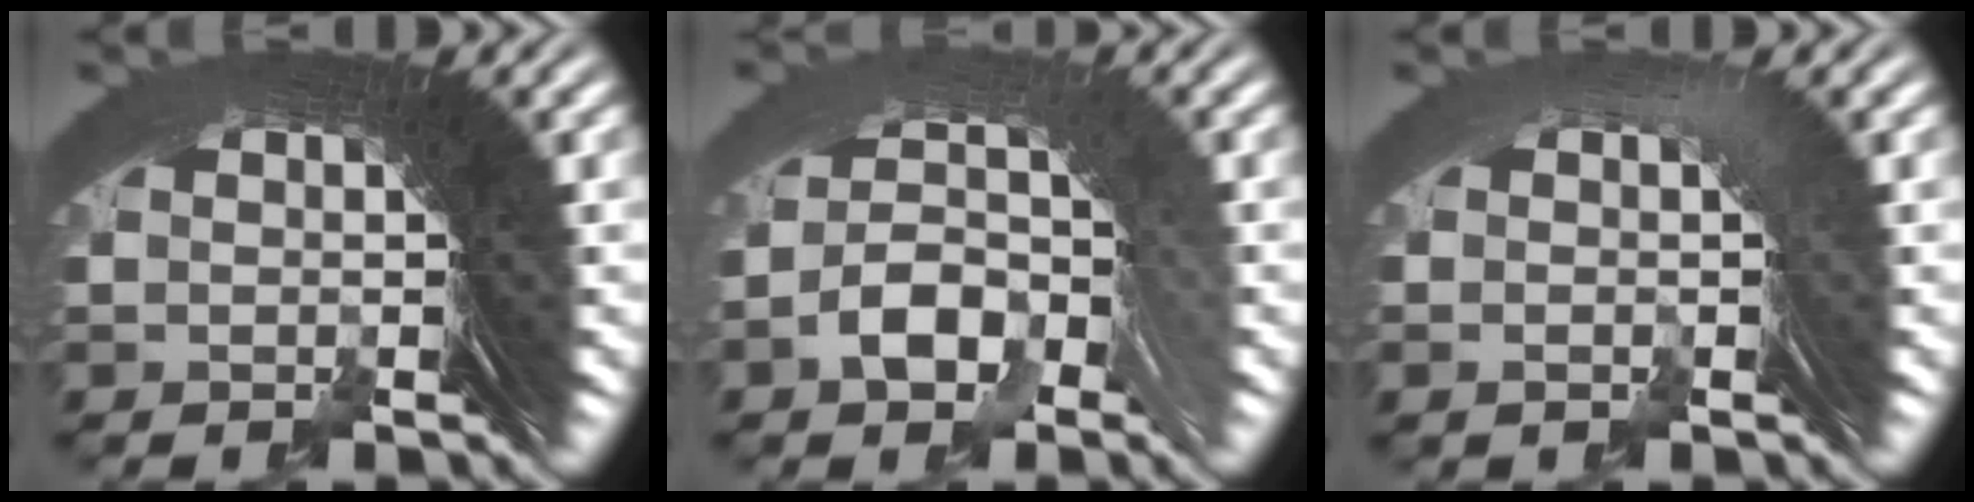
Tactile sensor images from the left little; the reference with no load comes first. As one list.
[{"total": 3.6, "force": [-0.3, 2.2, 2.9], "torque": [-0.067, 0.000, 0.000]}, {"total": 0.7, "force": [-0.7, 0.0, 0.0], "torque": [0.018, 0.009, -0.015]}]